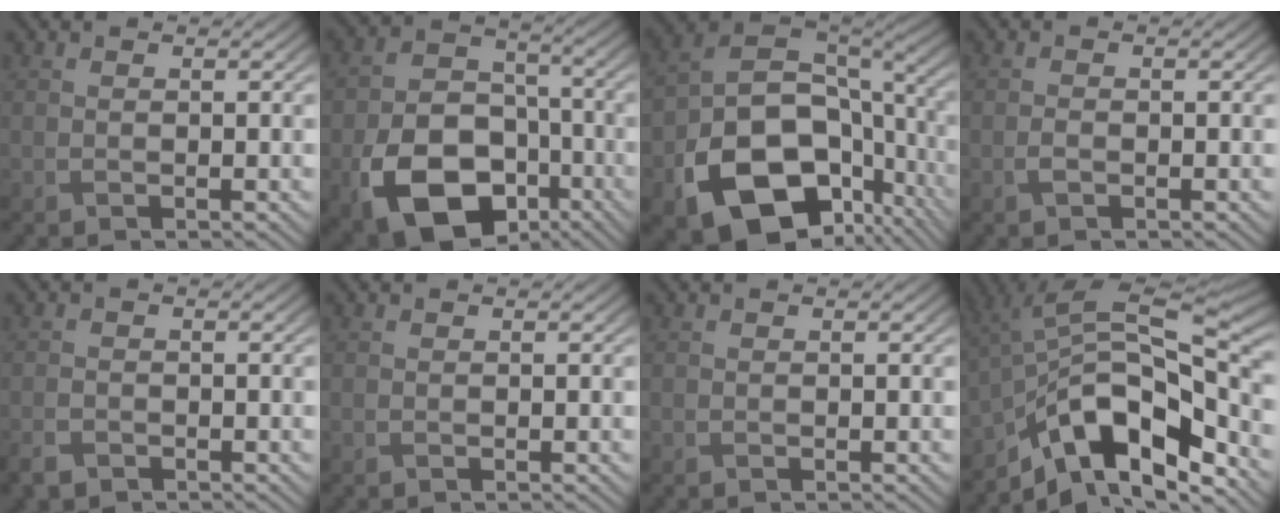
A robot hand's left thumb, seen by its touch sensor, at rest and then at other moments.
{"total": 14.2, "force": [-6.4, 9.6, 8.3], "torque": [-0.176, -0.042, -0.111]}
{"total": 18.4, "force": [-7.3, 12.5, 11.3], "torque": [-0.234, -0.053, -0.099]}
{"total": 1.1, "force": [-0.5, 0.6, 0.8], "torque": [-0.019, 0.002, -0.010]}
{"total": 2.0, "force": [-1.4, 1.1, 0.8], "torque": [-0.019, -0.005, -0.033]}
{"total": 0.0}
{"total": 0.0}
{"total": 12.7, "force": [-7.1, 5.5, 9.0], "torque": [-0.156, 0.007, -0.134]}